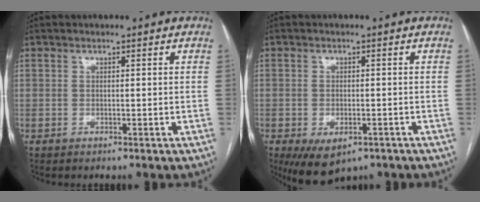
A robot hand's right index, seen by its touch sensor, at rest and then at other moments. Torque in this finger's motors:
{"motor_torque": [1.32, -0.80, 0.36, 0.07]}